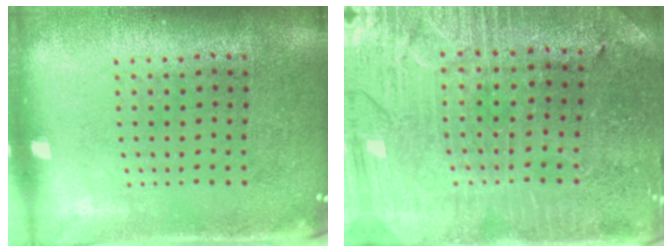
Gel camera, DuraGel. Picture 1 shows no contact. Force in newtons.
{"total": 1.8, "press": 1.8, "slide": 0.4}